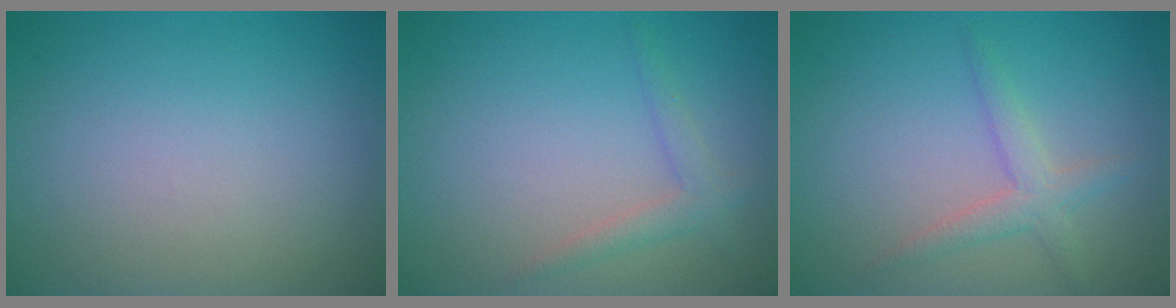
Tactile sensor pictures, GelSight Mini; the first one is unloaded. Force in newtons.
{"total": 1.8, "press": 1.8, "slide": 0.1}
{"total": 2.2, "press": 2.2, "slide": 0.1}